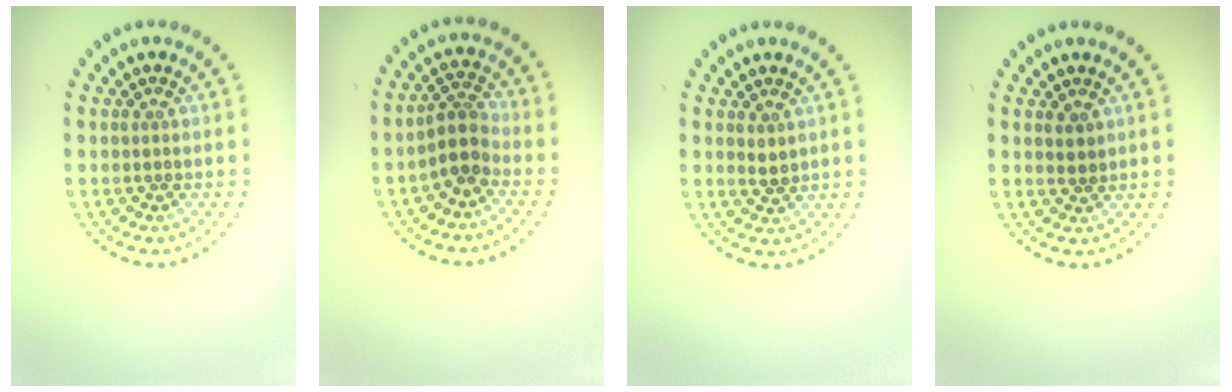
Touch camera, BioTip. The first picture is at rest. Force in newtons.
{"total": 2.5, "press": 2.0, "slide": 1.6}
{"total": 0.8, "press": 0.7, "slide": 0.3}
{"total": 1.0, "press": 0.8, "slide": 0.5}